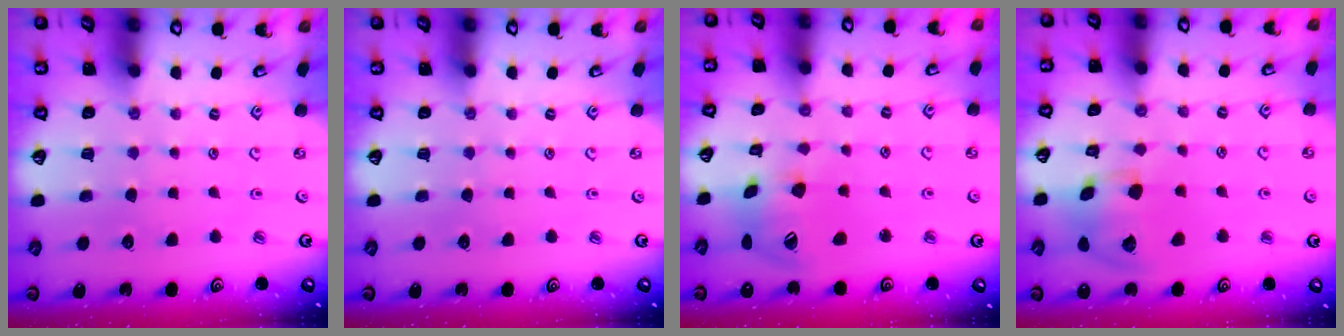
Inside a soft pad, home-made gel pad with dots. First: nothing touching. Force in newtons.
{"total": 0.0}
{"total": 16.4, "press": 16.2, "slide": 2.2}
{"total": 14.0, "press": 13.8, "slide": 2.2}